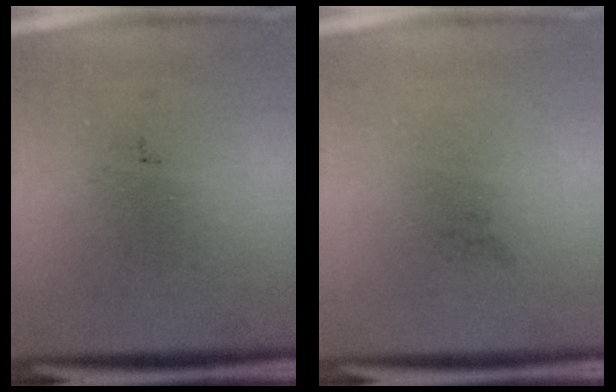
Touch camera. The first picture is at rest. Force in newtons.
{"total": 0.0}